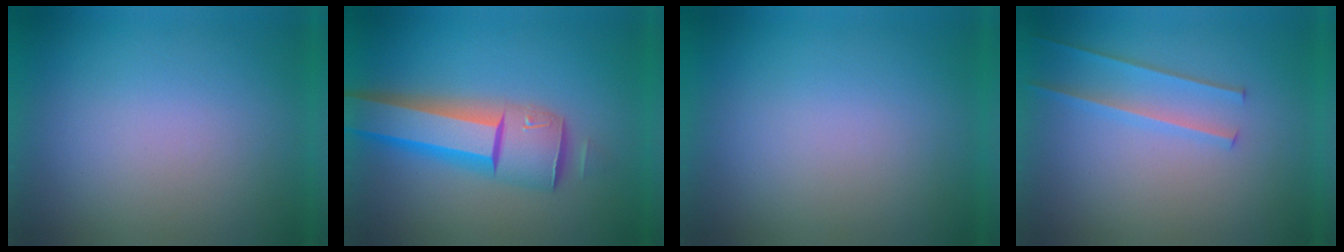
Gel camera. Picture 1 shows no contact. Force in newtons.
{"total": 6.7}
{"total": 0.0}
{"total": 2.2}